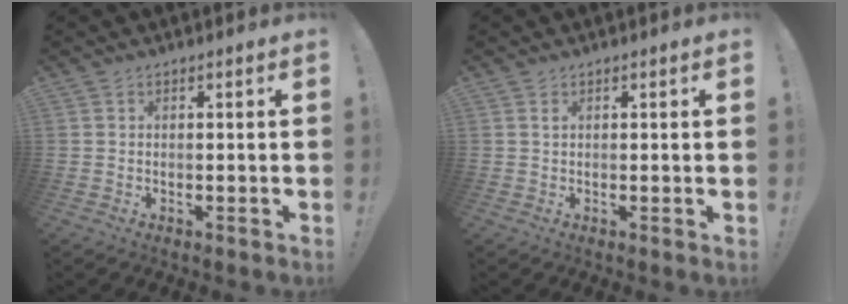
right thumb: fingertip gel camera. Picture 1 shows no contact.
{"total": 0.8, "force": [0.4, 0.1, 0.7], "torque": [-0.009, 0.000, 0.004]}